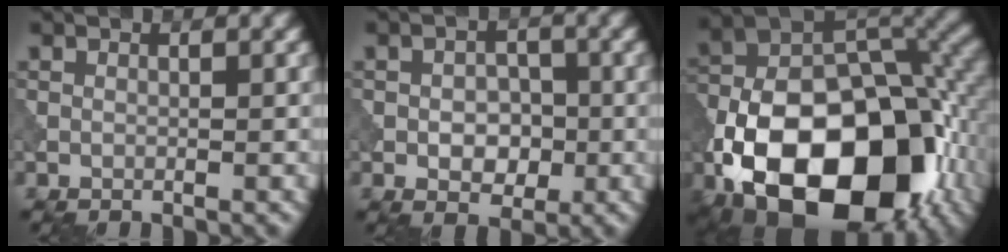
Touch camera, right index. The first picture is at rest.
{"total": 3.2, "force": [-0.8, 2.2, 2.2], "torque": [-0.026, 0.000, -0.011]}
{"total": 20.0, "force": [-7.8, 12.1, 13.9], "torque": [-0.242, -0.017, -0.116]}